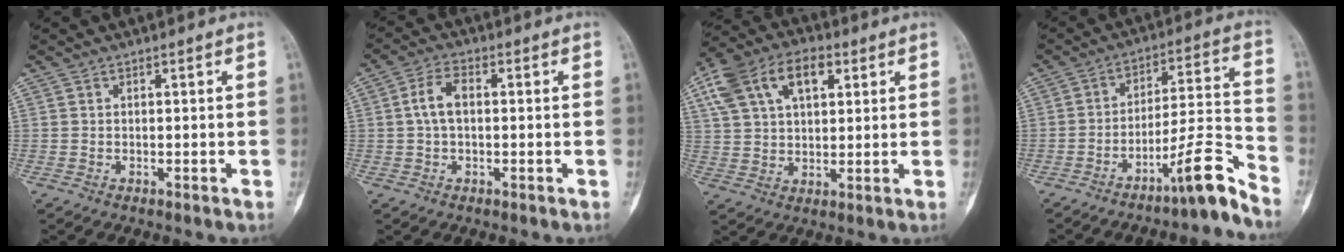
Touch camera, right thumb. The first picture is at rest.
{"total": 4.9, "force": [0.4, 2.7, 4.0], "torque": [-0.084, 0.014, 0.002]}
{"total": 15.3, "force": [6.4, 9.3, 10.4], "torque": [-0.187, 0.014, 0.113]}
{"total": 10.7, "force": [-8.2, 0.3, 6.8], "torque": [-0.103, 0.090, -0.135]}